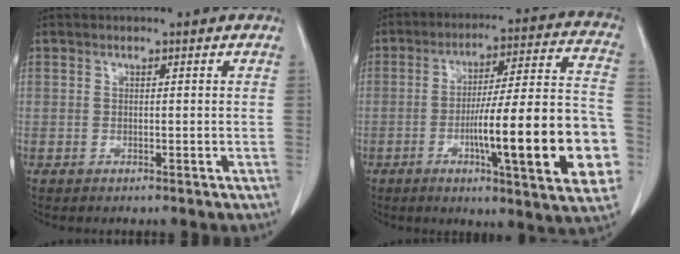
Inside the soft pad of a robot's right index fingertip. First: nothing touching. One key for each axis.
{"total": 21.9, "fx": -5.7, "fy": 2.1, "fz": 21.0, "tx": -0.249, "ty": 0.011, "tz": -0.077}